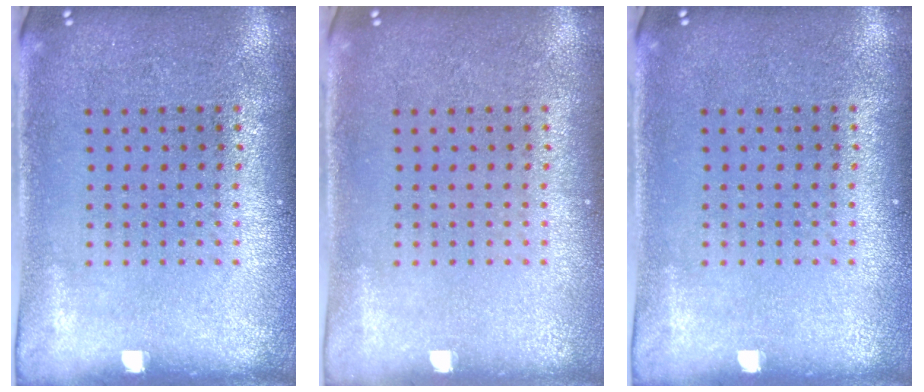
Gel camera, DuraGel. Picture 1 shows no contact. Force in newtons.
{"total": 0.0}
{"total": 0.0}